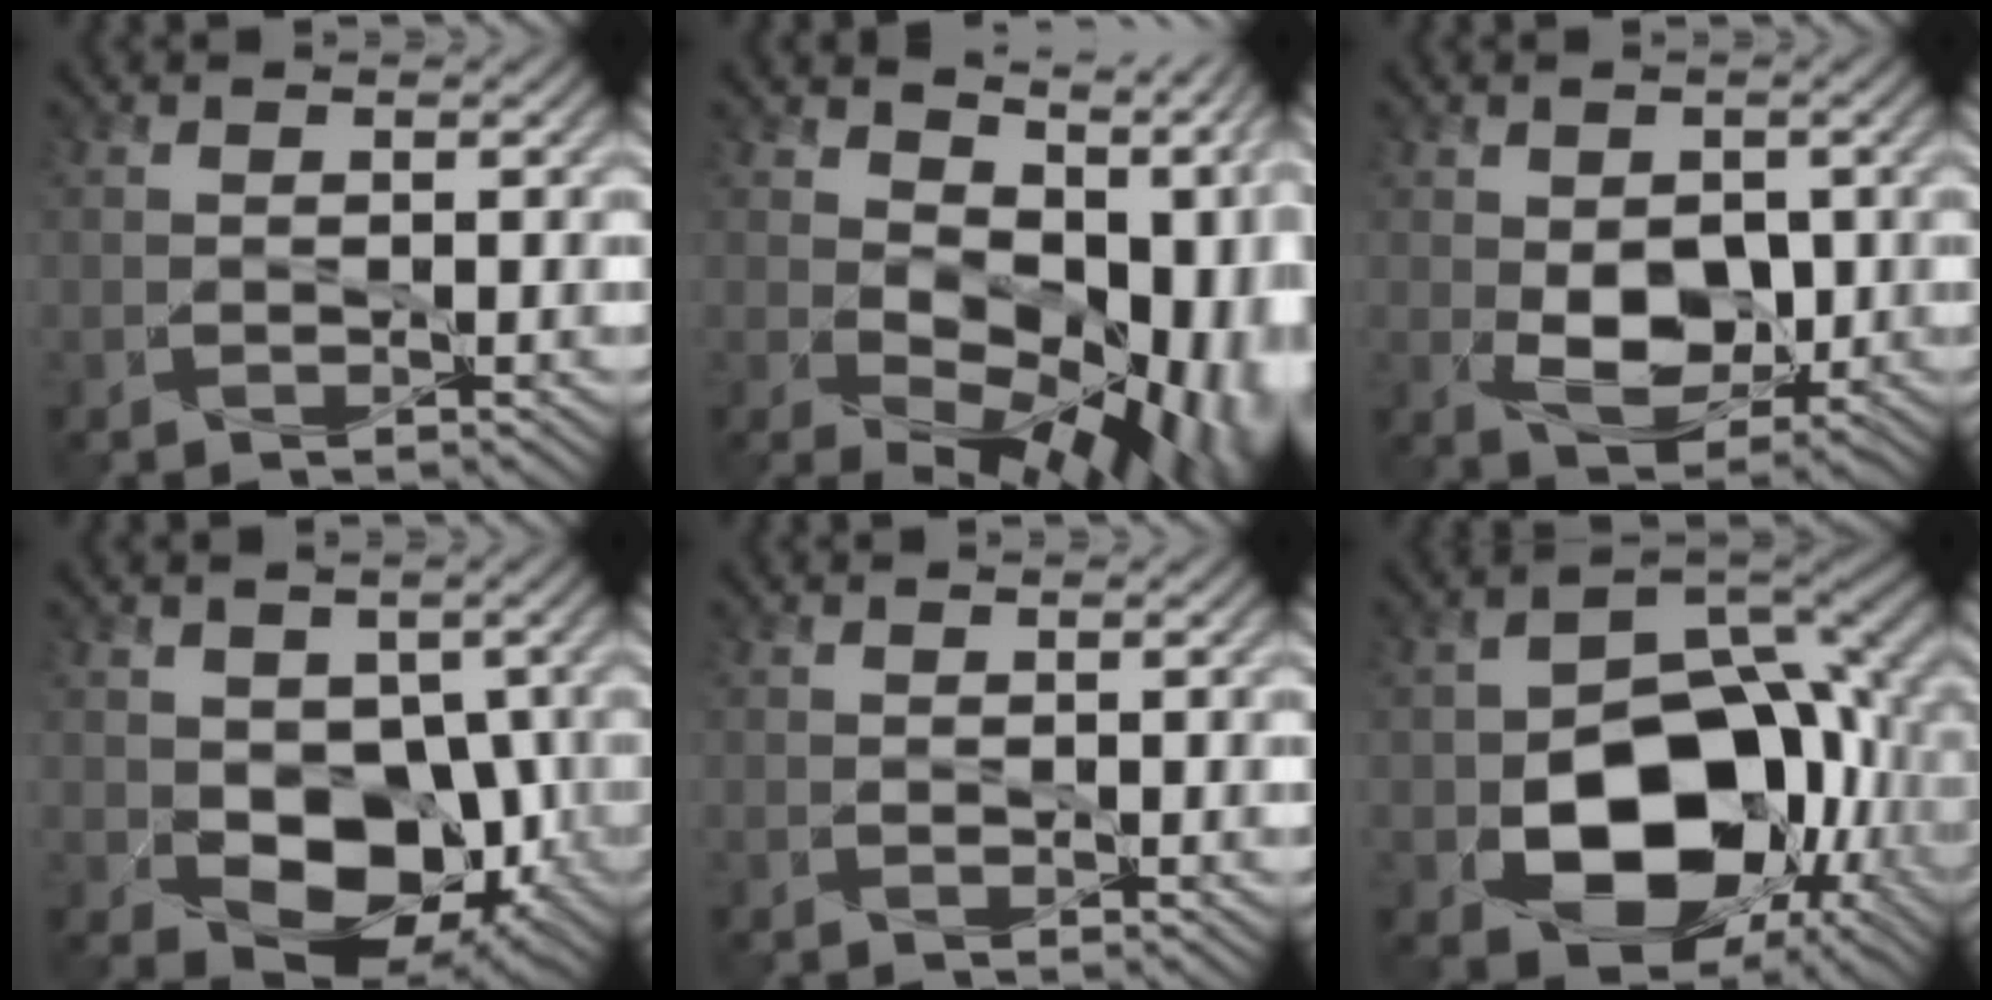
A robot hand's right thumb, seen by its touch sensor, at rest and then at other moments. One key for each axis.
{"total": 15.1, "fx": 0.7, "fy": 9.2, "fz": 11.9, "tx": -0.119, "ty": -0.013, "tz": 0.057}
{"total": 6.9, "fx": -0.3, "fy": 4.2, "fz": 5.4, "tx": -0.103, "ty": -0.012, "tz": -0.005}
{"total": 10.5, "fx": -1.3, "fy": 7.2, "fz": 7.6, "tx": -0.114, "ty": -0.024, "tz": -0.016}
{"total": 1.1, "fx": 0.5, "fy": 0.6, "fz": 0.8, "tx": -0.017, "ty": -0.006, "tz": 0.005}
{"total": 15.7, "fx": -4.2, "fy": 10.7, "fz": 10.6, "tx": -0.155, "ty": -0.044, "tz": -0.056}